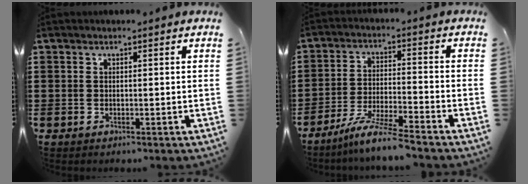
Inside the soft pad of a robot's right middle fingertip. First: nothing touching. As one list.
[{"total": 6.9, "force": [-6.1, -0.5, 3.3], "torque": [-0.069, -0.016, -0.118]}]